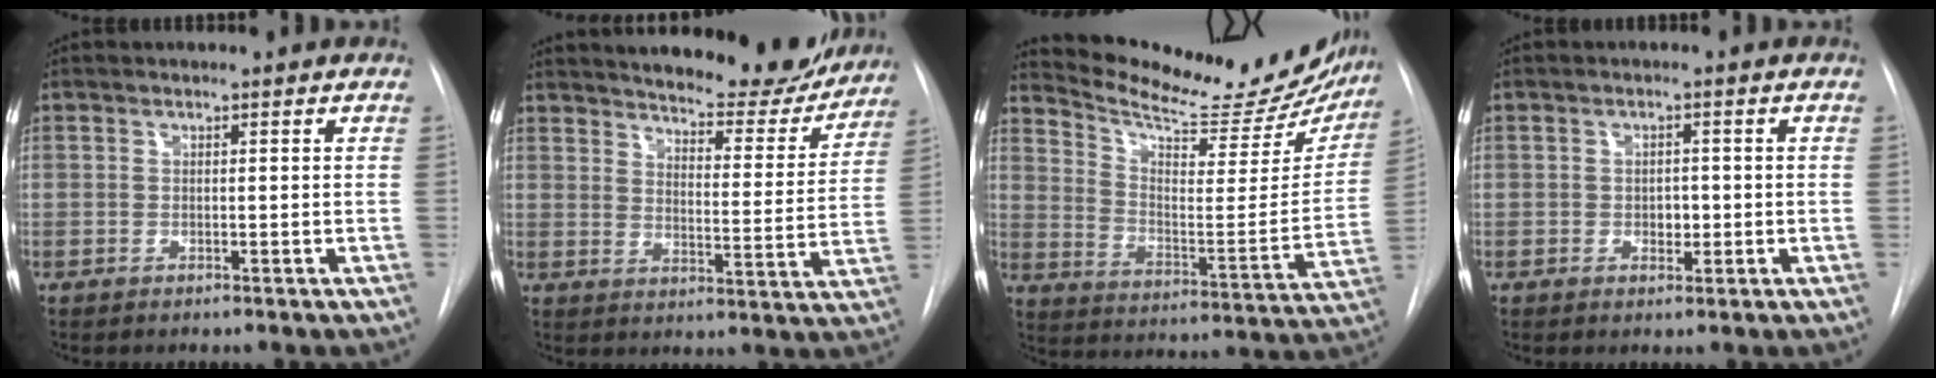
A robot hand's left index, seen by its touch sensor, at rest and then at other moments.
{"total": 19.1, "force": [17.6, 3.9, 6.4], "torque": [-0.083, -0.042, 0.222]}
{"total": 24.4, "force": [22.3, 5.4, 8.3], "torque": [-0.122, -0.063, 0.300]}
{"total": 2.0, "force": [-0.3, 1.4, 1.4], "torque": [-0.018, 0.002, -0.001]}